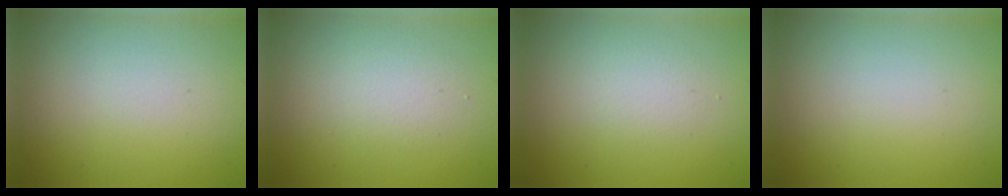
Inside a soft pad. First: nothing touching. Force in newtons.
{"total": 2.1, "press": 2.1, "slide": 0.0}
{"total": 1.6, "press": 1.6, "slide": 0.1}
{"total": 0.0}